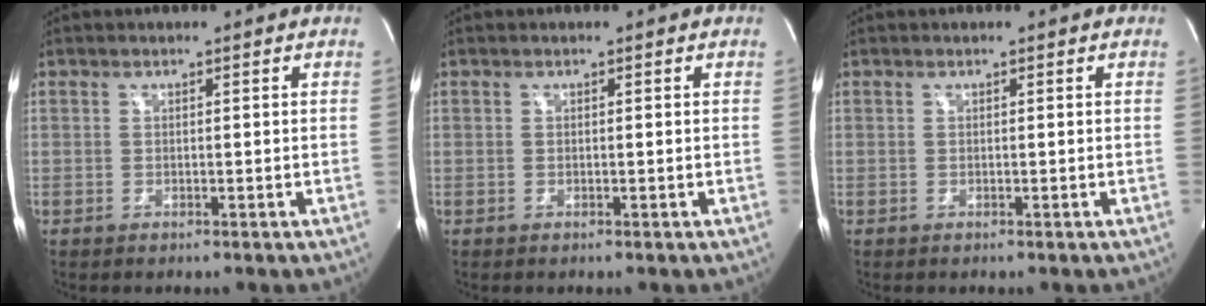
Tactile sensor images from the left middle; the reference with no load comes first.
{"total": 0.0}
{"total": 0.0}